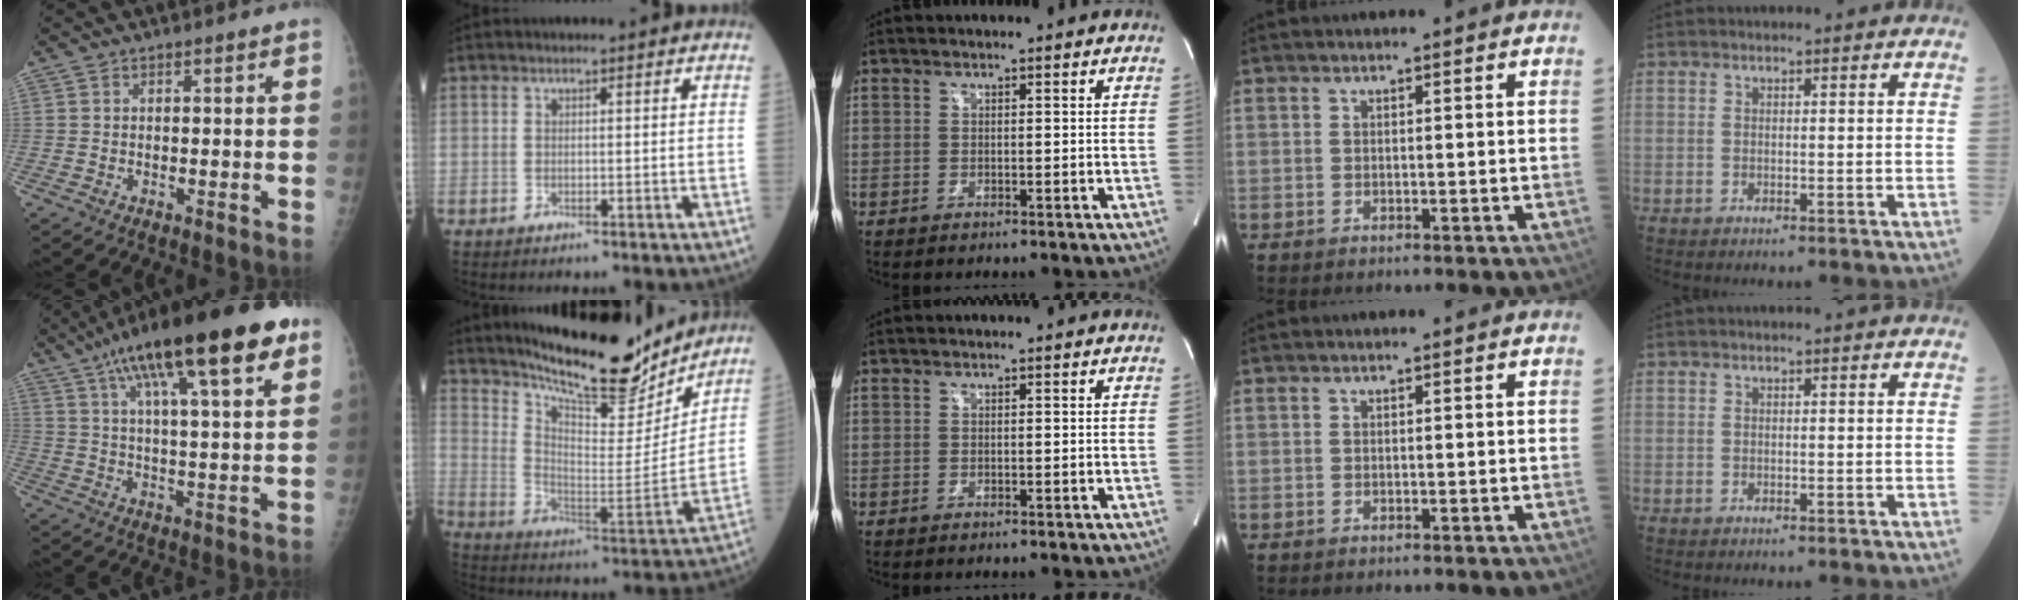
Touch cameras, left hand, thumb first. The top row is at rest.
{"thumb": {"total": 22.8, "force": [12.0, 5.6, 18.6], "torque": [-0.288, -0.003, 0.185]}, "index": {"total": 20.5, "force": [18.2, 4.0, 8.5], "torque": [-0.146, -0.029, 0.276]}}